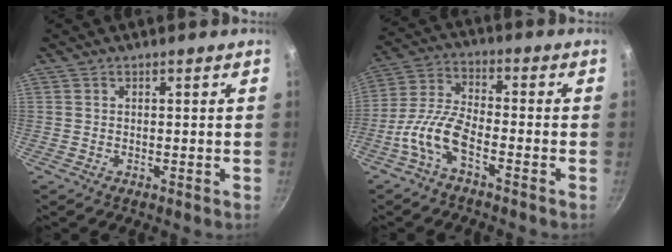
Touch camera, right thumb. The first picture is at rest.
{"total": 8.9, "force": [-4.6, 3.2, 6.9], "torque": [-0.151, 0.033, -0.103]}